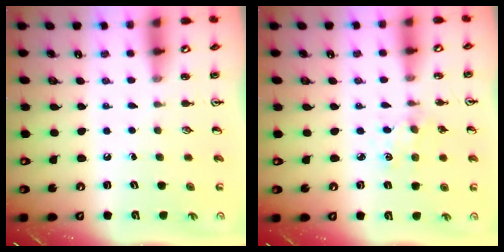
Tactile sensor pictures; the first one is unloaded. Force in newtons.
{"total": 2.2, "press": 2.2, "slide": 0.2}